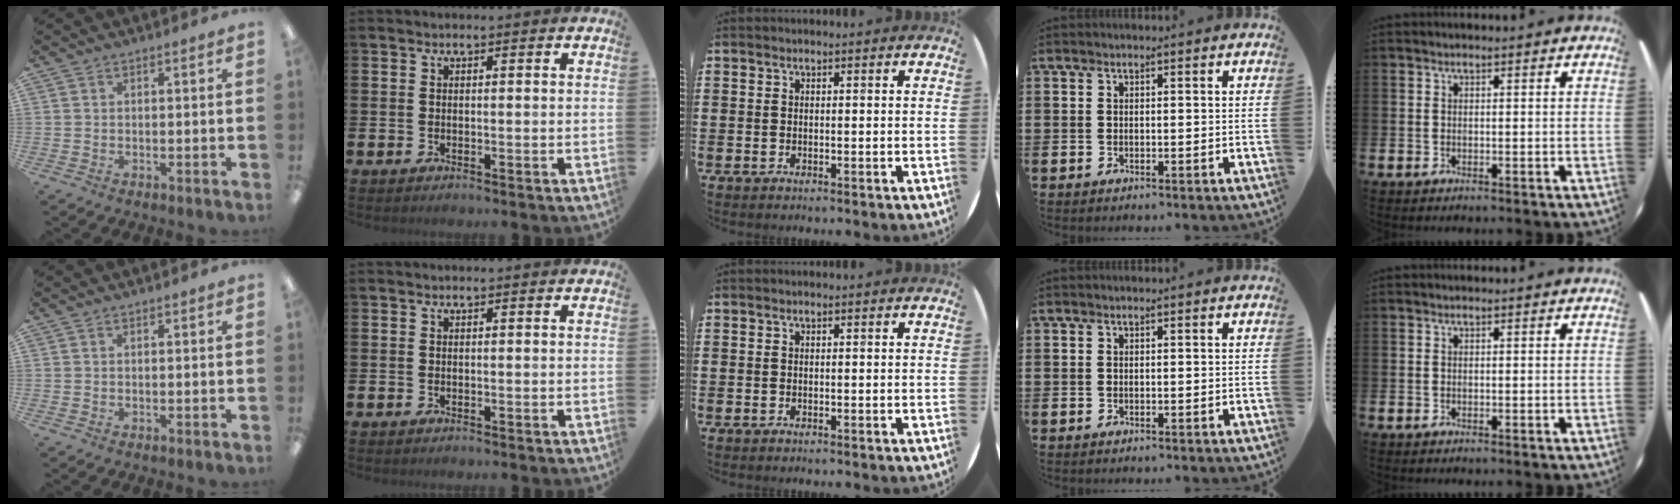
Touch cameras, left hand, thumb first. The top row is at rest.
{}